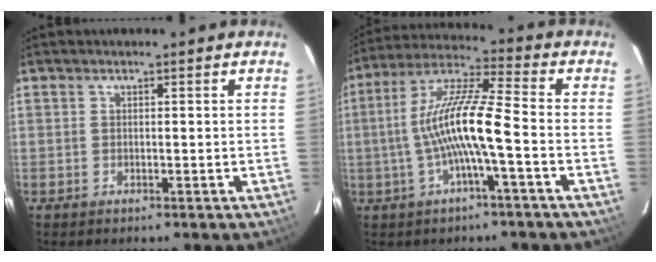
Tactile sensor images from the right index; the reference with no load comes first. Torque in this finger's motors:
{"motor_torque": [1.48, -0.66, 1.05, 0.21]}